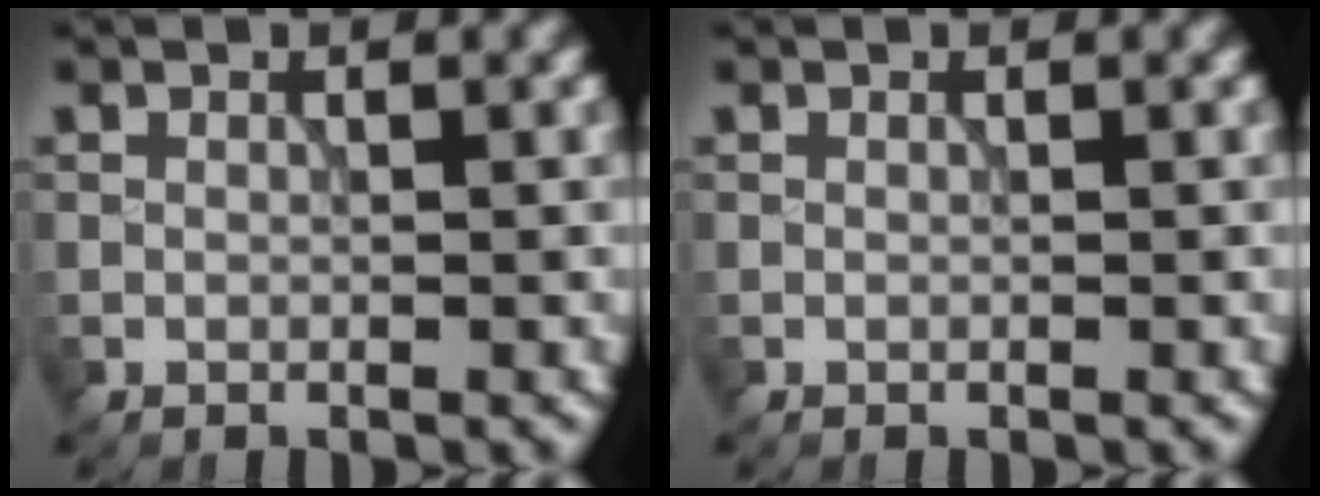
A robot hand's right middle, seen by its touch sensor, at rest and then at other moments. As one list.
[{"total": 0.0}]